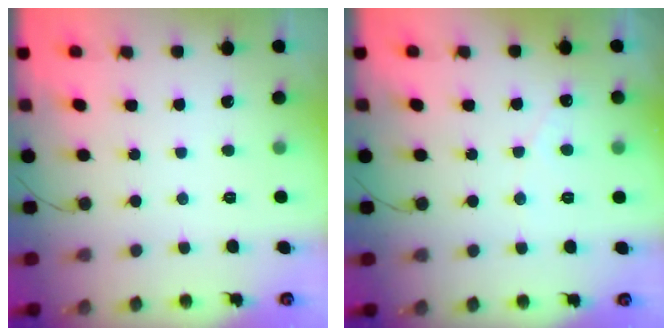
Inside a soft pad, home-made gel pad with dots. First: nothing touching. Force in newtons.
{"total": 1.6, "press": 1.6, "slide": 0.1}